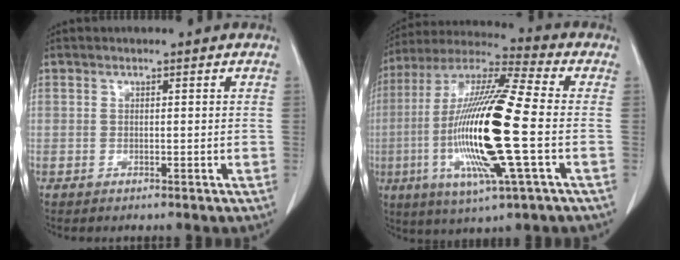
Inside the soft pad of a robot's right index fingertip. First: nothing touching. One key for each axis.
{"total": 20.7, "fx": -3.5, "fy": 1.4, "fz": 20.3, "tx": -0.420, "ty": -0.013, "tz": -0.070}